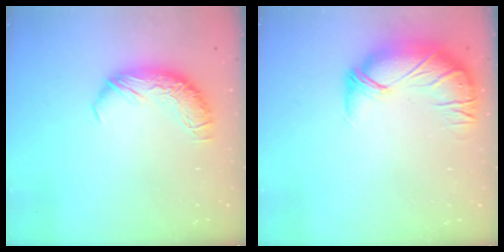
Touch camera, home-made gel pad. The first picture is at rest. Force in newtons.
{"total": 2.7, "press": 0.2, "slide": 2.7}